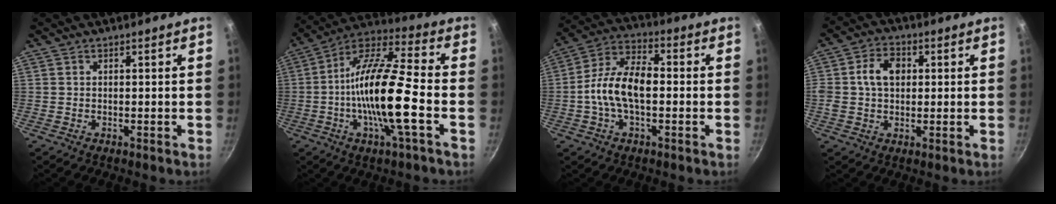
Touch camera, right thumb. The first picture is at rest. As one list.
[{"total": 18.2, "force": [-3.7, 4.0, 17.4], "torque": [-0.318, 0.031, -0.087]}, {"total": 12.3, "force": [-1.2, 6.7, 10.3], "torque": [-0.176, 0.039, -0.037]}, {"total": 7.4, "force": [1.1, 5.4, 4.9], "torque": [-0.072, 0.011, 0.010]}]